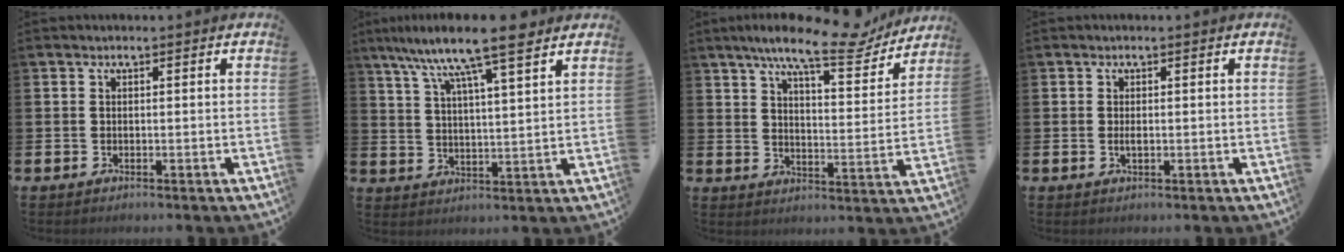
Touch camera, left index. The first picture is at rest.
{"total": 10.8, "force": [8.8, 1.0, 6.2], "torque": [-0.130, -0.035, 0.151]}
{"total": 10.8, "force": [8.8, 2.1, 6.0], "torque": [-0.111, -0.044, 0.147]}
{"total": 1.0, "force": [0.0, 0.3, 1.0], "torque": [-0.023, 0.002, 0.000]}